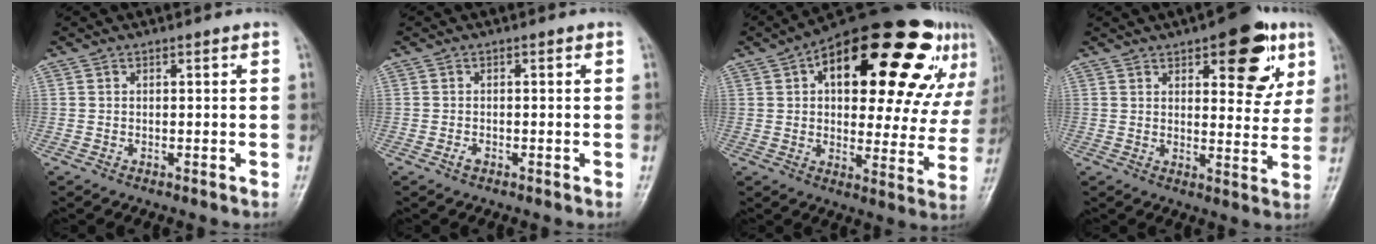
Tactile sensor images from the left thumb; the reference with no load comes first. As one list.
[{"total": 1.1, "force": [-0.6, 0.7, 0.7], "torque": [-0.011, 0.001, -0.013]}, {"total": 30.1, "force": [13.4, 13.9, 23.1], "torque": [-0.282, 0.021, 0.189]}, {"total": 13.7, "force": [6.7, 5.9, 10.4], "torque": [-0.087, -0.024, 0.082]}]